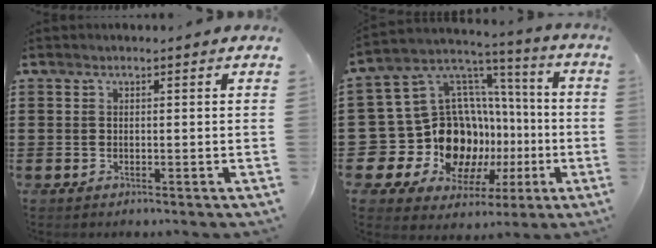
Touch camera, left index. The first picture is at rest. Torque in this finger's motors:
{"motor_torque": [1.85, 0.29, 1.04, 0.10]}